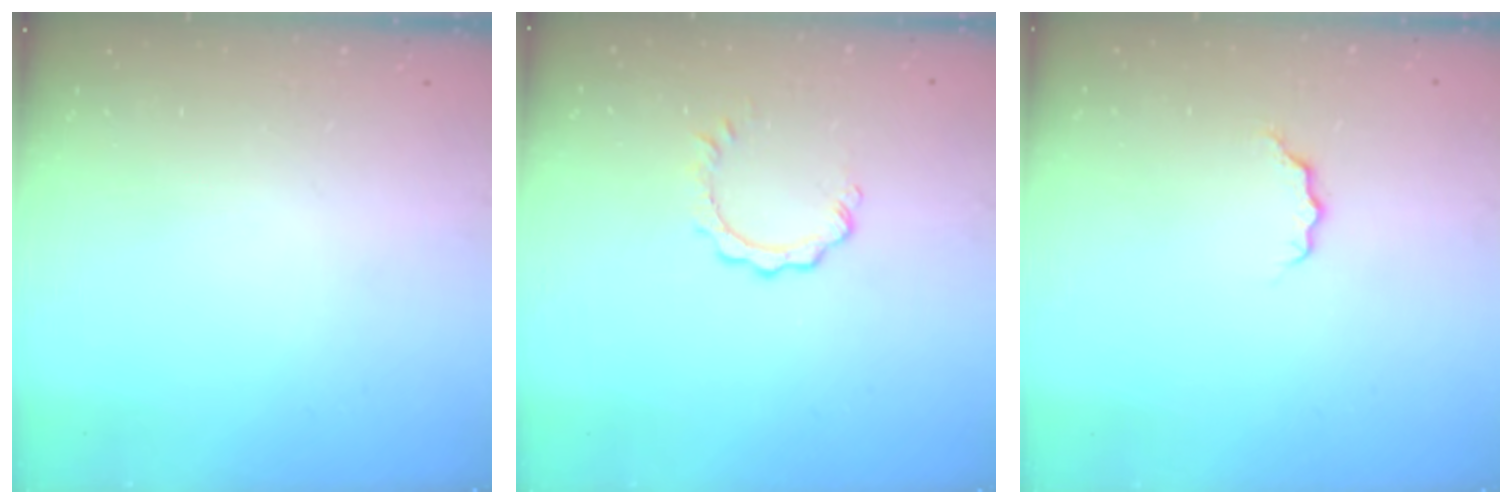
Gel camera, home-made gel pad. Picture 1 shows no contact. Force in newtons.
{"total": 4.1, "press": 4.1, "slide": 0.5}
{"total": 3.5, "press": 3.5, "slide": 0.5}